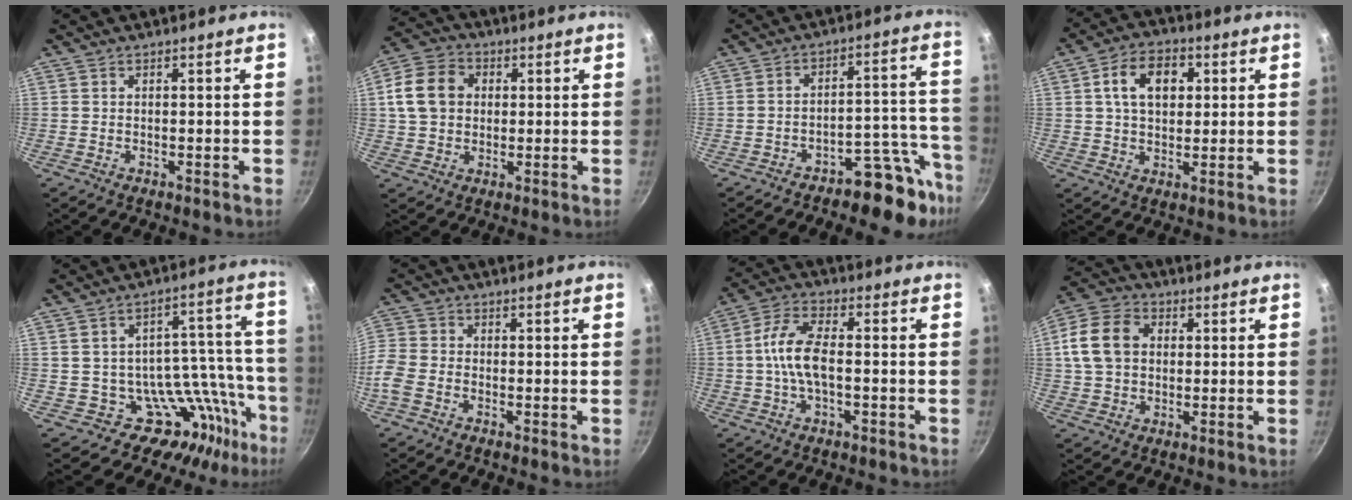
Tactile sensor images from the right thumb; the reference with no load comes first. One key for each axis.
{"total": 10.4, "fx": 1.8, "fy": 8.4, "fz": 5.9, "tx": -0.088, "ty": 0.013, "tz": 0.020}
{"total": 11.4, "fx": -8.3, "fy": 4.8, "fz": 6.1, "tx": -0.013, "ty": 0.095, "tz": -0.117}
{"total": 10.2, "fx": 2.6, "fy": 7.0, "fz": 7.0, "tx": -0.096, "ty": 0.009, "tz": 0.035}
{"total": 14.3, "fx": -8.4, "fy": 10.7, "fz": 4.3, "tx": 0.057, "ty": 0.097, "tz": -0.131}
{"total": 7.0, "fx": -2.9, "fy": 5.0, "fz": 3.9, "tx": -0.100, "ty": 0.013, "tz": -0.080}
{"total": 8.3, "fx": -1.0, "fy": 4.2, "fz": 7.1, "tx": -0.138, "ty": 0.027, "tz": -0.029}
{"total": 11.2, "fx": 1.8, "fy": 8.5, "fz": 7.0, "tx": -0.116, "ty": 0.015, "tz": 0.020}